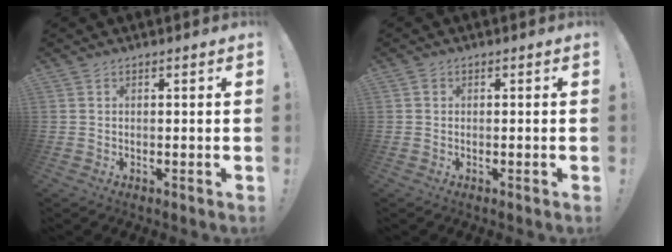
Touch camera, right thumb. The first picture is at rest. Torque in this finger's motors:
{"motor_torque": [0.01, 0.07, 0.07, -0.16, 0.00]}